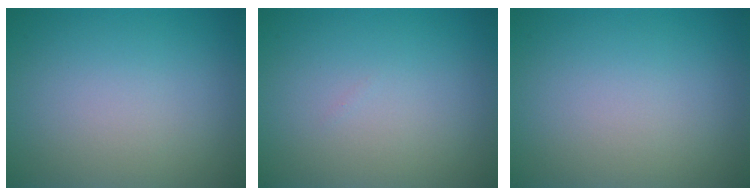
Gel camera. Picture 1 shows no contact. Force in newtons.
{"total": 0.0}
{"total": 0.0}